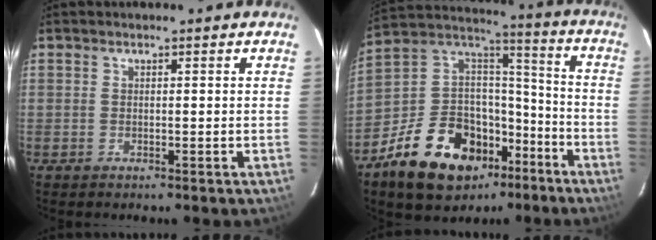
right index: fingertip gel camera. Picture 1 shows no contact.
{"total": 23.8, "force": [-13.1, 14.8, 13.2], "torque": [-0.279, 0.045, -0.198]}